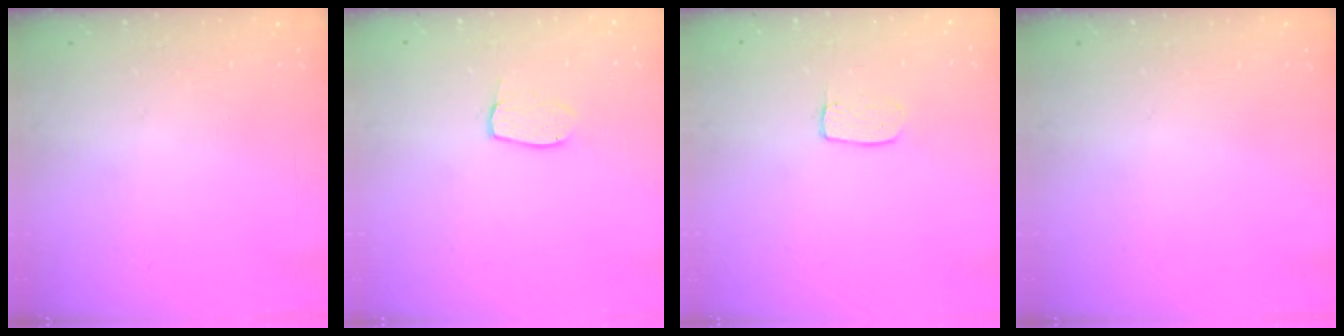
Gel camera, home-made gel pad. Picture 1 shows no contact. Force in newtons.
{"total": 4.3, "press": 4.3, "slide": 0.2}
{"total": 5.0, "press": 5.0, "slide": 0.3}
{"total": 0.0}